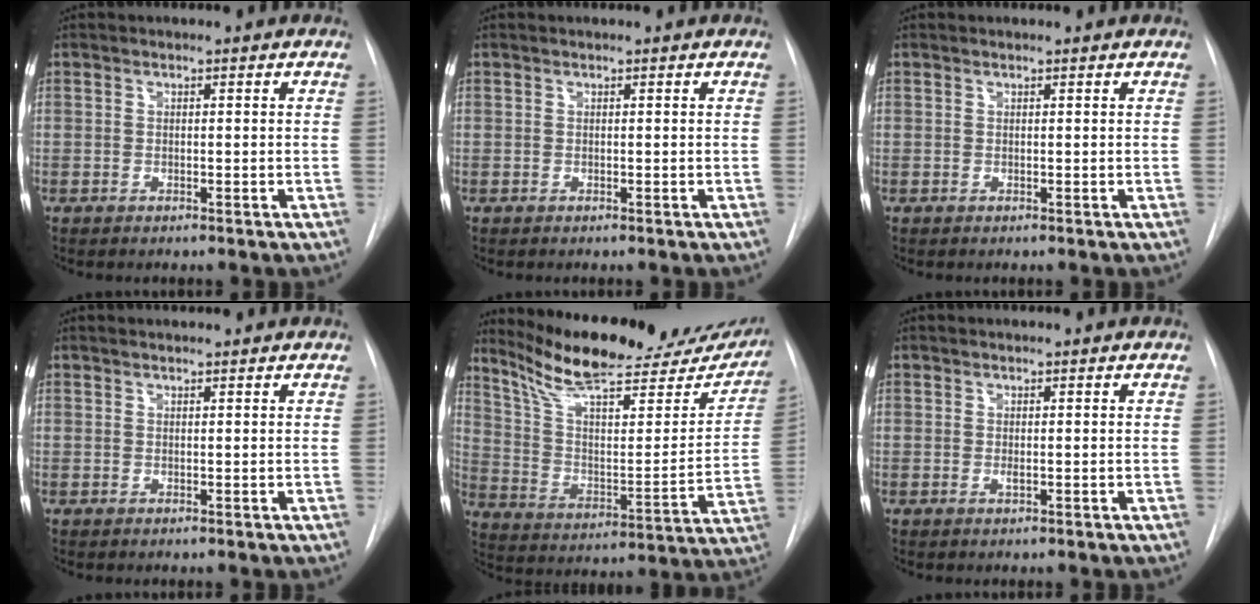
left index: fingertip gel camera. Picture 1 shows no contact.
{"total": 0.0}
{"total": 0.8, "force": [0.8, 0.0, 0.0], "torque": [-0.005, 0.010, 0.013]}
{"total": 2.2, "force": [2.1, 0.0, 0.5], "torque": [-0.008, 0.020, 0.032]}
{"total": 27.3, "force": [23.0, 6.1, 13.3], "torque": [-0.203, -0.029, 0.326]}
{"total": 0.8, "force": [0.4, 0.1, 0.7], "torque": [-0.017, 0.005, 0.006]}